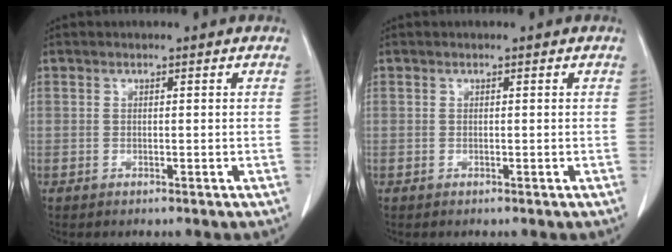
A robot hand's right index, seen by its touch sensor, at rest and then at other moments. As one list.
[{"total": 0.0}]